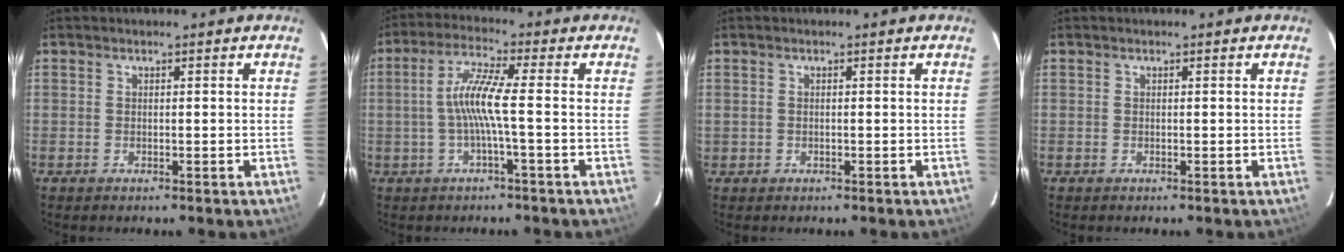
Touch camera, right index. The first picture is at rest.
{"total": 6.7, "force": [-1.0, -0.4, 6.6], "torque": [-0.147, 0.007, -0.018]}
{"total": 0.5, "force": [0.0, 0.4, 0.3], "torque": [-0.007, 0.001, 0.000]}
{"total": 0.0}